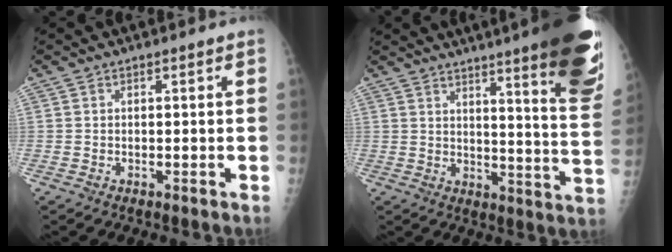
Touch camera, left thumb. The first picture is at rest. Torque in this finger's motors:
{"motor_torque": [3.05, 1.80, 1.52, -1.26, 0.43]}